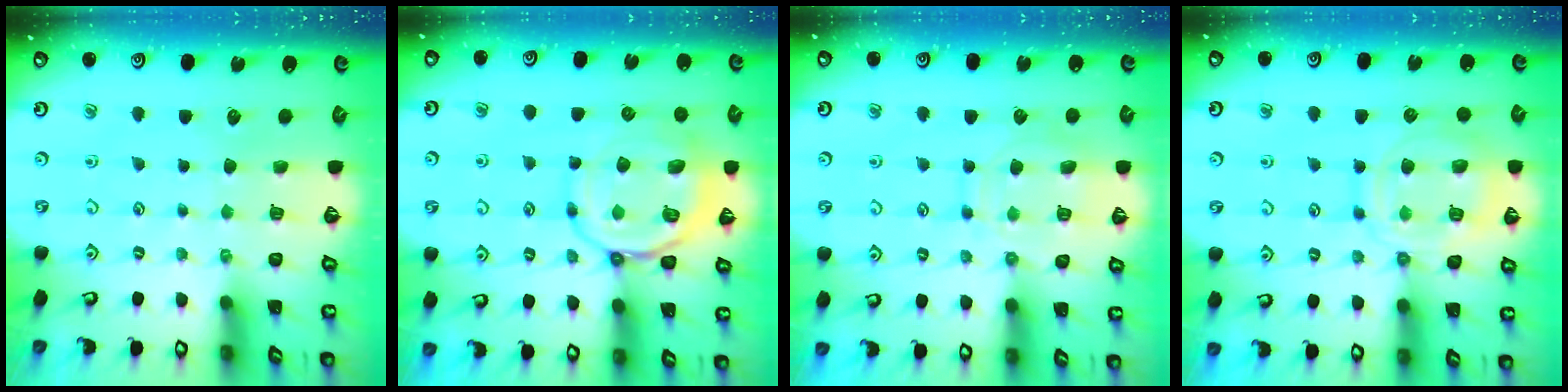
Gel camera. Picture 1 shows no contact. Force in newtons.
{"total": 12.6, "press": 12.5, "slide": 1.5}
{"total": 11.7, "press": 11.7, "slide": 0.7}
{"total": 13.6, "press": 13.6, "slide": 1.3}